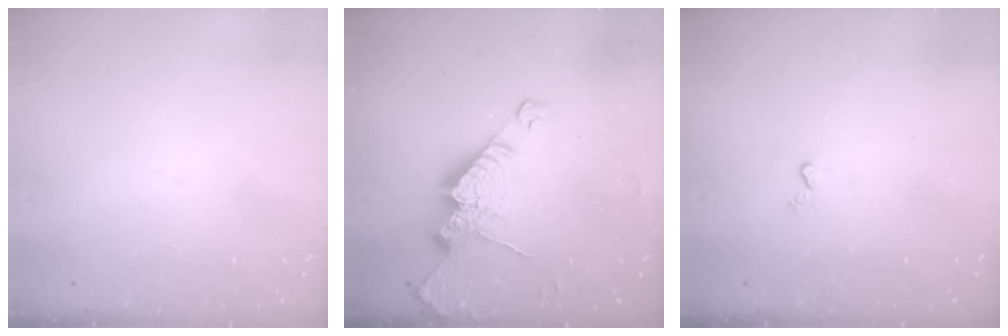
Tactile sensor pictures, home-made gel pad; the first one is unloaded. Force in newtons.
{"total": 14.6, "press": 14.5, "slide": 1.3}
{"total": 2.6, "press": 2.6, "slide": 0.5}